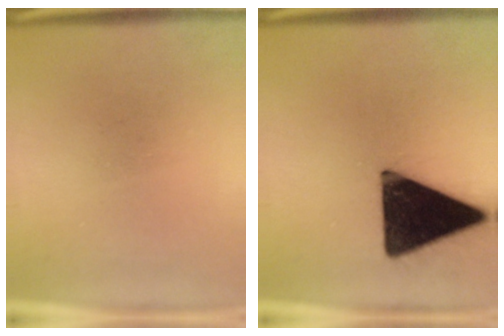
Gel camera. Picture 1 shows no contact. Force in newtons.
{"total": 20.0}